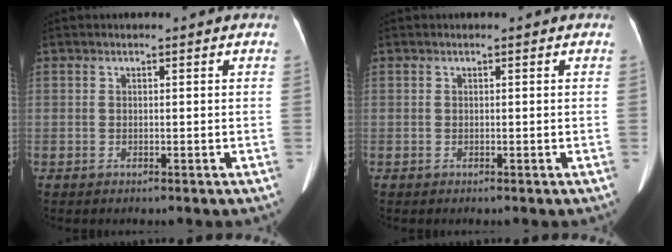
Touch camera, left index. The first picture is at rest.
{"total": 0.0}